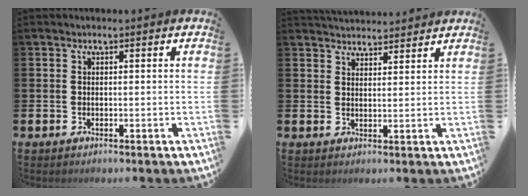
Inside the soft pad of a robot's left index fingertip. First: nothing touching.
{"total": 3.2, "force": [3.2, 0.4, -0.1], "torque": [-0.004, -0.016, 0.058]}